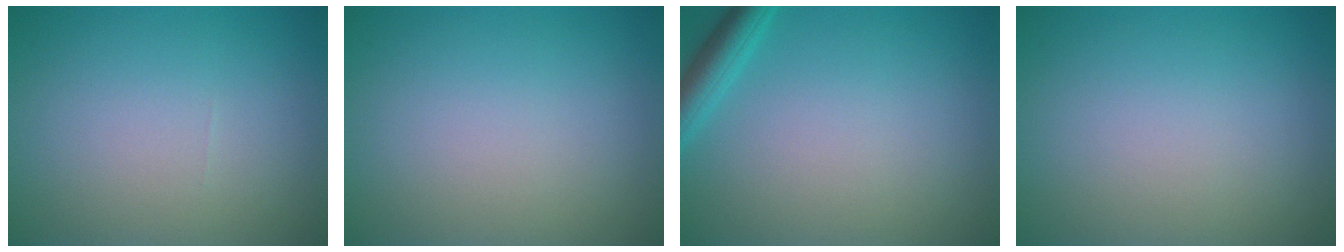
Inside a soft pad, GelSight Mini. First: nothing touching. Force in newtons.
{"total": 0.0}
{"total": 2.6, "press": 2.6, "slide": 0.2}
{"total": 0.0}